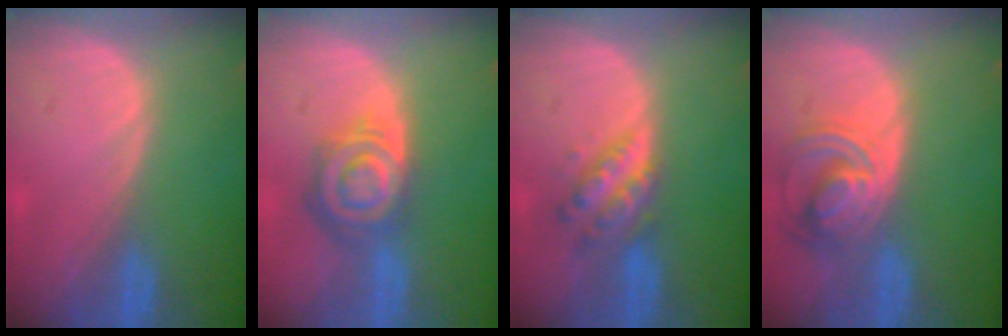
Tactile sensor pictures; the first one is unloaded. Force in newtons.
{"total": 8.1, "press": 7.1, "slide": 4.0}
{"total": 5.3, "press": 5.2, "slide": 0.4}
{"total": 8.1, "press": 7.0, "slide": 4.1}